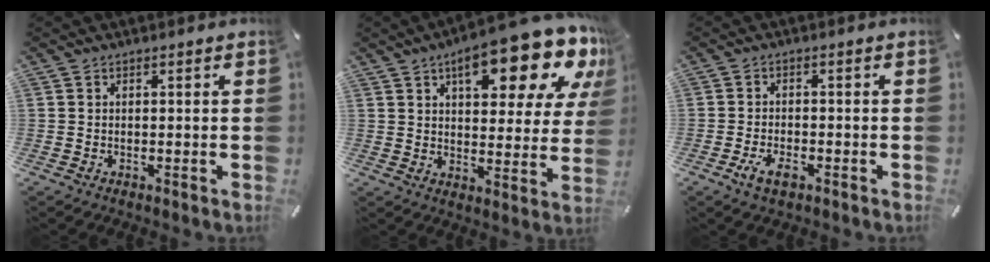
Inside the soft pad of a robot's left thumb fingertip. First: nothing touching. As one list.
[{"total": 21.0, "force": [12.2, 8.7, 14.7], "torque": [-0.181, -0.074, 0.193]}, {"total": 3.9, "force": [-2.1, 1.9, 2.7], "torque": [-0.062, 0.005, -0.041]}]